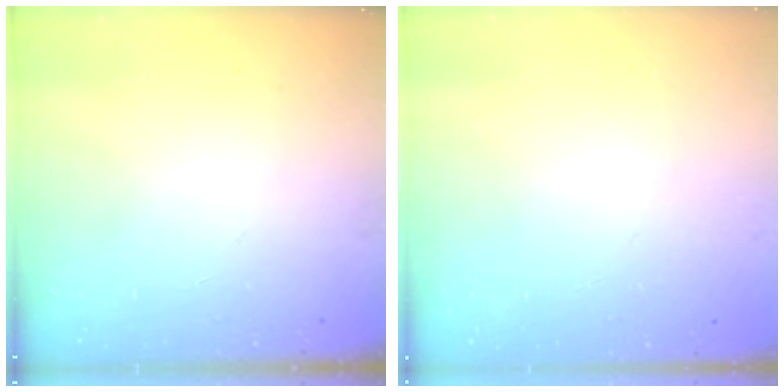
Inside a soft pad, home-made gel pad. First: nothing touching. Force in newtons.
{"total": 0.7, "press": 0.3, "slide": 0.7}